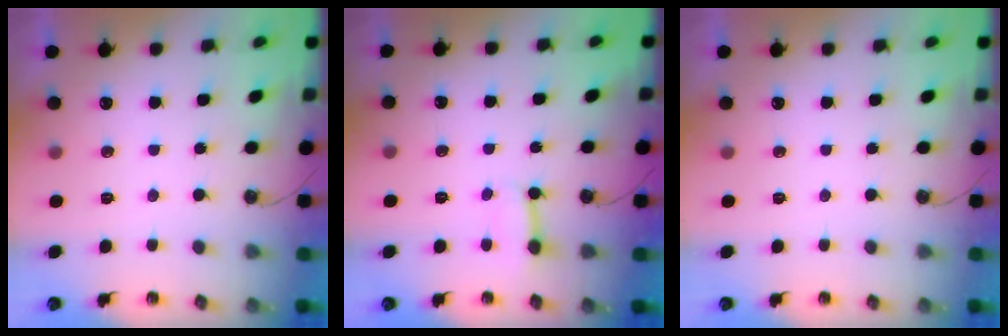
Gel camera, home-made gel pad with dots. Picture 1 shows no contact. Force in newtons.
{"total": 3.7, "press": 3.7, "slide": 0.4}
{"total": 0.0}